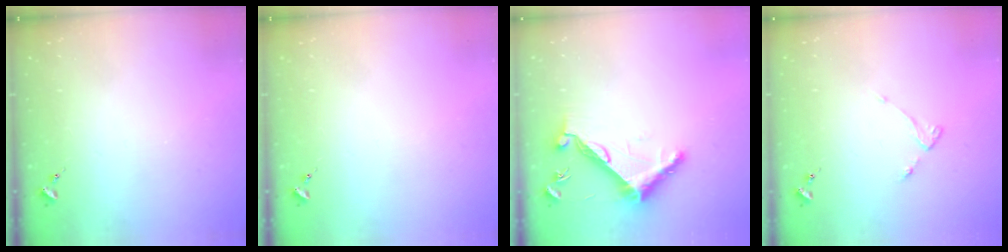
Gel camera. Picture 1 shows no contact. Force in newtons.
{"total": 0.0}
{"total": 11.1, "press": 11.0, "slide": 0.7}
{"total": 2.8, "press": 2.7, "slide": 0.5}